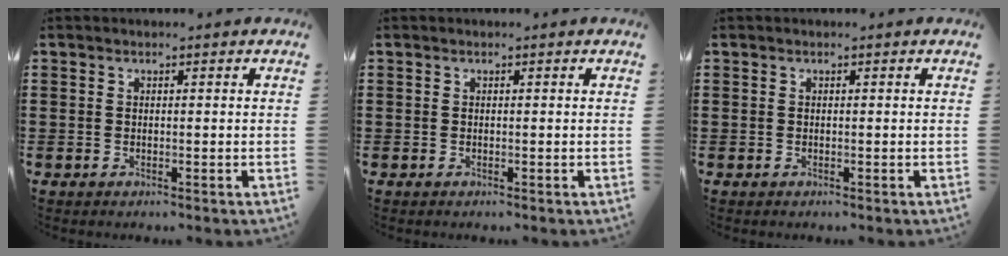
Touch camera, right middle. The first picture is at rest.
{"total": 0.0}
{"total": 0.0}